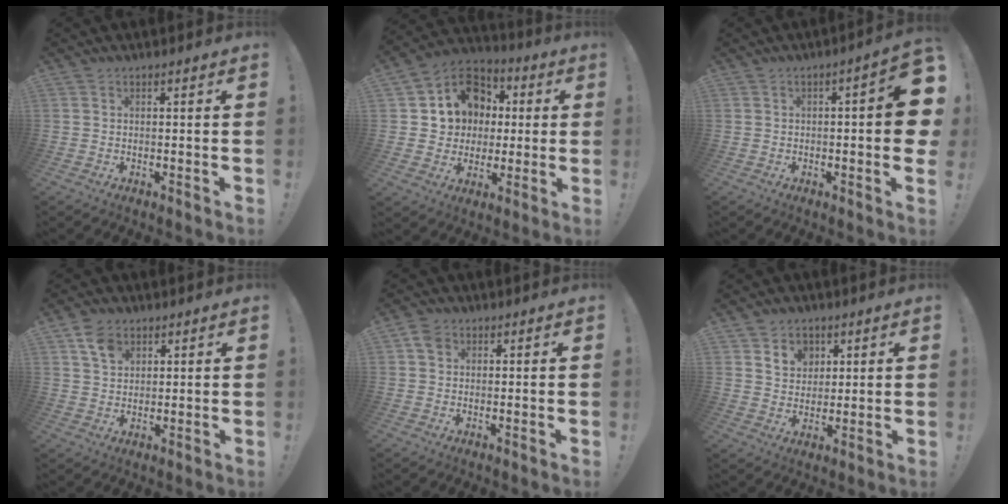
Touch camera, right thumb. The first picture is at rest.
{"total": 13.7, "force": [2.9, 12.4, 5.0], "torque": [-0.069, -0.006, 0.075]}
{"total": 8.4, "force": [0.2, 1.3, 8.3], "torque": [-0.105, -0.006, 0.002]}
{"total": 6.6, "force": [3.7, 4.5, 3.1], "torque": [-0.050, -0.011, 0.070]}
{"total": 3.6, "force": [1.5, 2.8, 1.7], "torque": [-0.026, -0.001, 0.029]}
{"total": 7.3, "force": [3.9, 5.8, 2.2], "torque": [-0.032, -0.020, 0.075]}